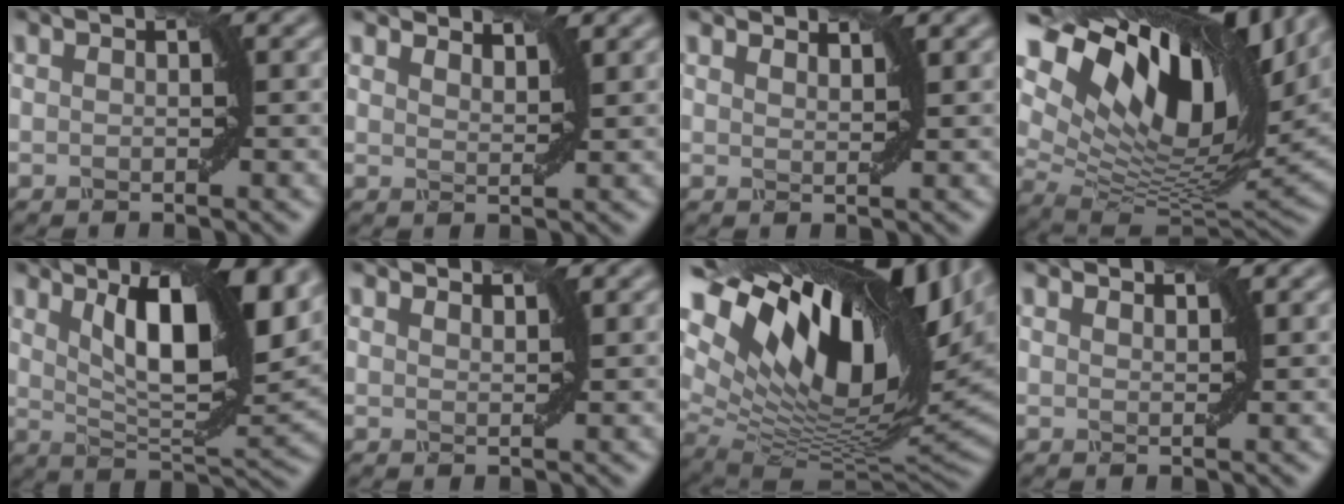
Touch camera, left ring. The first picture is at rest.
{"total": 2.6, "force": [2.6, 0.2, 0.3], "torque": [-0.007, 0.003, 0.039]}
{"total": 1.9, "force": [1.9, 0.1, 0.0], "torque": [0.001, 0.004, 0.030]}
{"total": 15.8, "force": [7.8, 7.7, 11.4], "torque": [-0.215, 0.027, 0.146]}
{"total": 10.4, "force": [4.1, 3.2, 9.0], "torque": [-0.141, 0.004, 0.080]}
{"total": 1.5, "force": [1.5, 0.0, 0.0], "torque": [0.003, 0.004, 0.025]}
{"total": 17.8, "force": [6.8, 8.0, 14.4], "torque": [-0.257, 0.020, 0.137]}
{"total": 1.2, "force": [1.2, 0.0, -0.1], "torque": [0.003, 0.004, 0.021]}